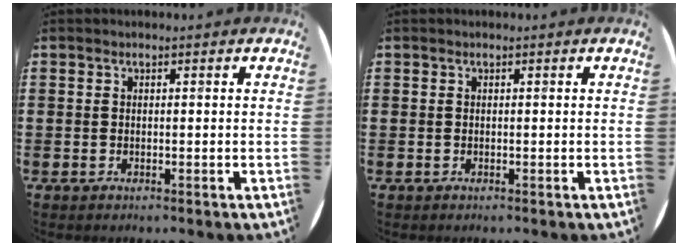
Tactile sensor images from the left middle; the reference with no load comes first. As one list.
[{"total": 0.0}]